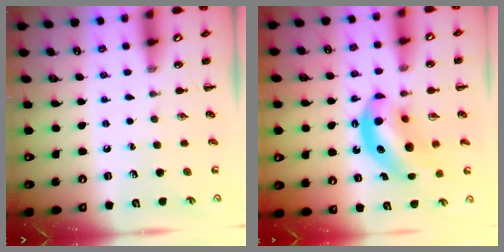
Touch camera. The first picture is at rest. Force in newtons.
{"total": 12.1, "press": 11.6, "slide": 3.2}